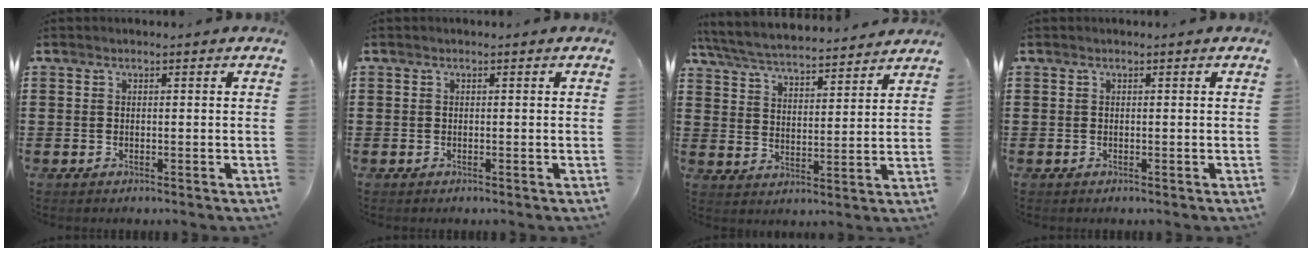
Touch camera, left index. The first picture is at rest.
{"total": 0.0}
{"total": 5.4, "force": [5.2, 0.3, 1.4], "torque": [-0.051, -0.033, 0.088]}
{"total": 0.0}